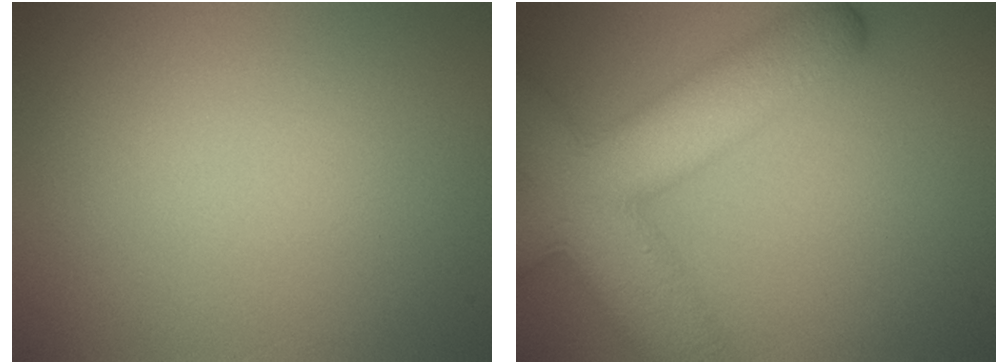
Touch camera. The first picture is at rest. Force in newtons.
{"total": 11.2, "press": 11.2, "slide": 0.6}